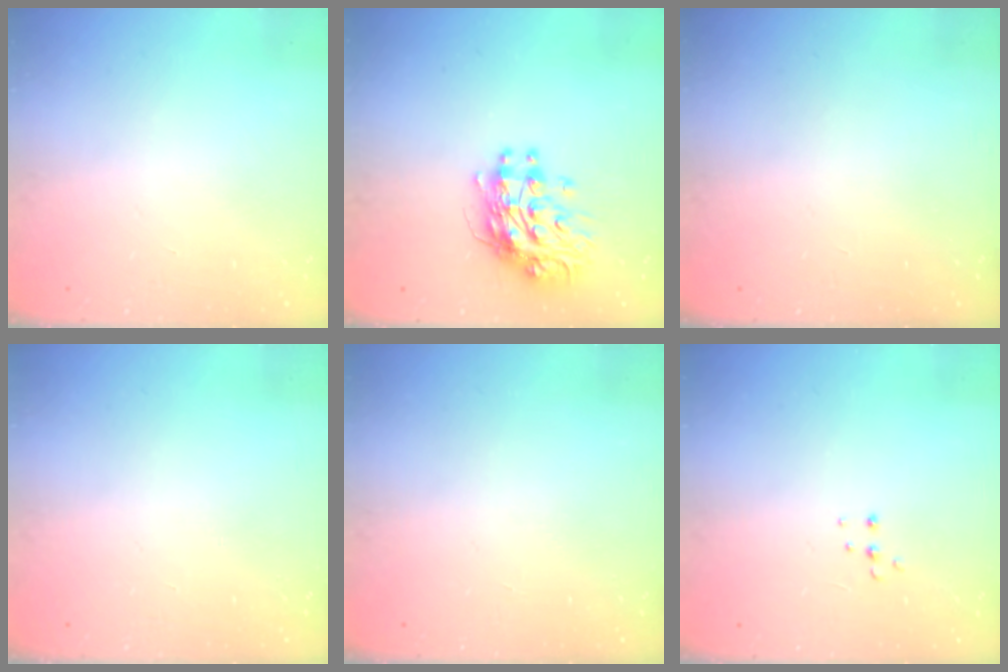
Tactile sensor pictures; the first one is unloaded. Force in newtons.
{"total": 11.5, "press": 11.4, "slide": 0.9}
{"total": 0.0}
{"total": 0.0}
{"total": 0.0}
{"total": 4.0, "press": 3.9, "slide": 0.8}